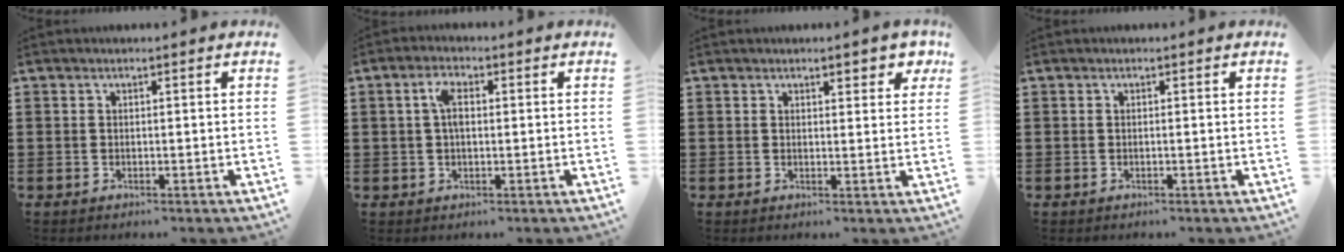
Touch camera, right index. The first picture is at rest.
{"total": 3.7, "force": [0.6, 1.7, 3.2], "torque": [-0.074, 0.007, 0.005]}
{"total": 2.3, "force": [1.8, 0.9, 1.2], "torque": [-0.011, 0.001, 0.028]}
{"total": 0.0}